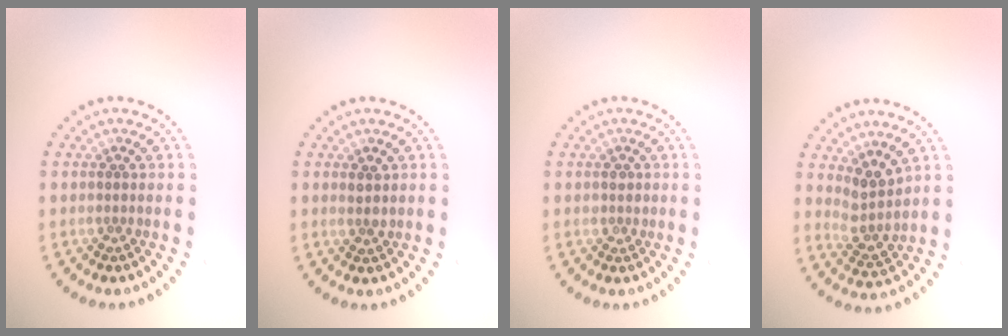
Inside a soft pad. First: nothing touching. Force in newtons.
{"total": 1.2, "press": 1.0, "slide": 0.5}
{"total": 0.9, "press": 0.9, "slide": 0.4}
{"total": 2.7, "press": 2.1, "slide": 1.7}